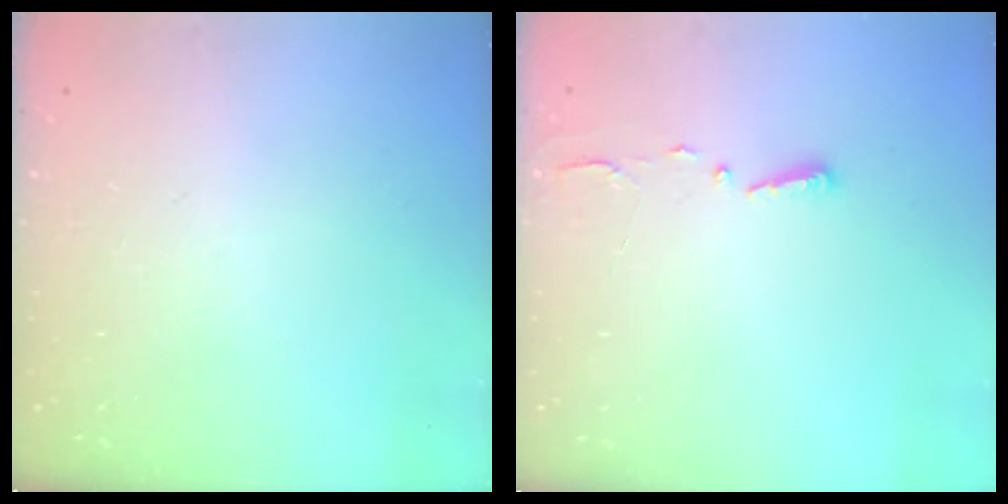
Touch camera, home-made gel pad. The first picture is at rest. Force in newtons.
{"total": 2.7, "press": 2.7, "slide": 0.4}